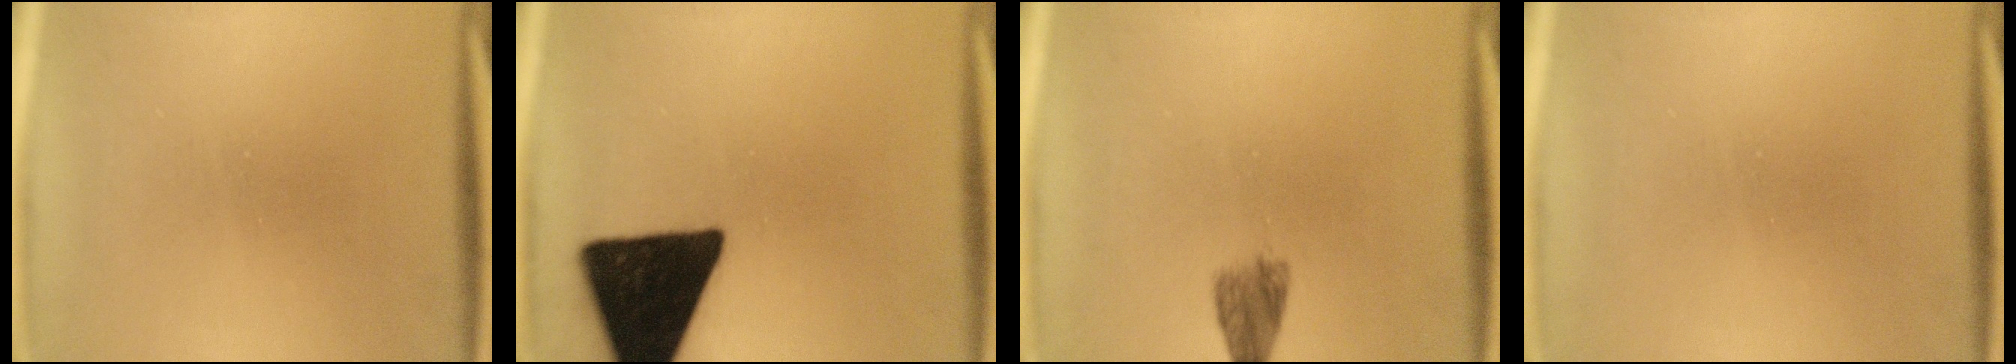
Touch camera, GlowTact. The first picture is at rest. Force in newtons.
{"total": 18.3}
{"total": 2.1}
{"total": 0.0}